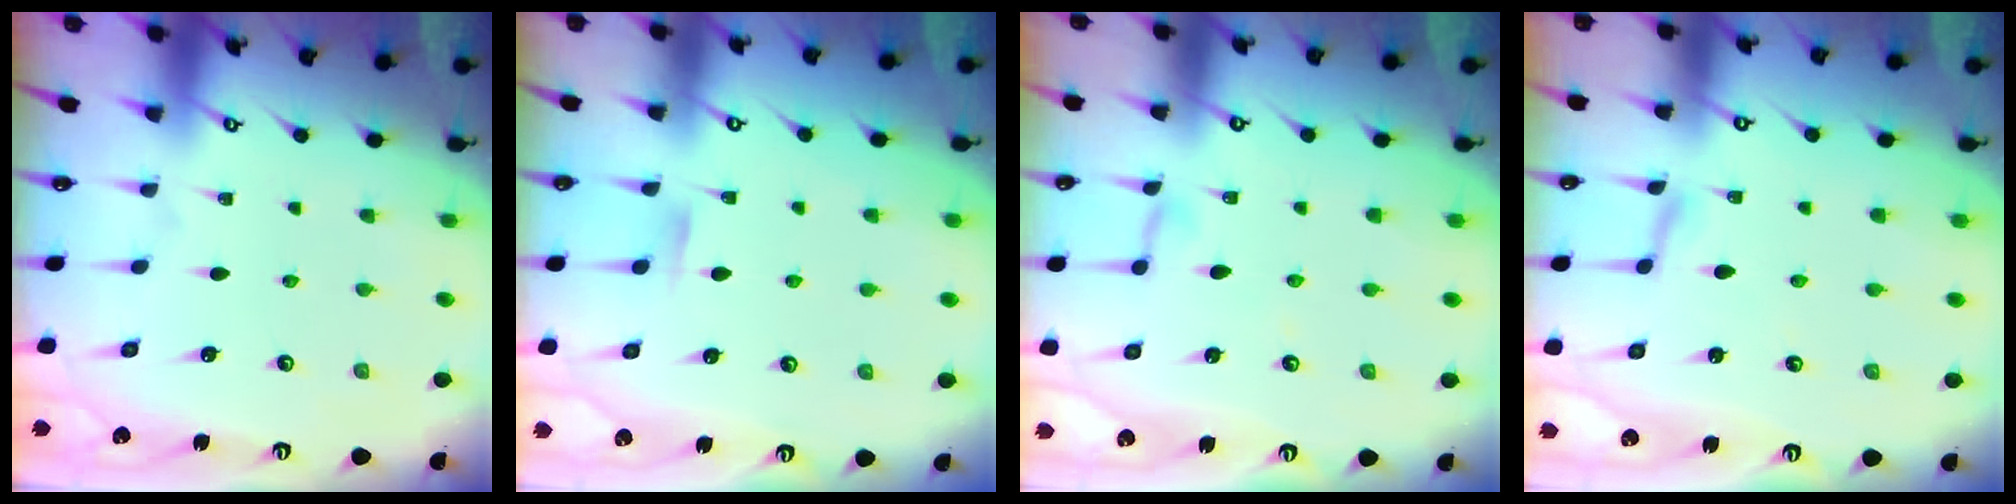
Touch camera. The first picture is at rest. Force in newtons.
{"total": 4.3, "press": 4.3, "slide": 0.7}
{"total": 3.6, "press": 3.5, "slide": 0.3}
{"total": 1.9, "press": 1.9, "slide": 0.1}